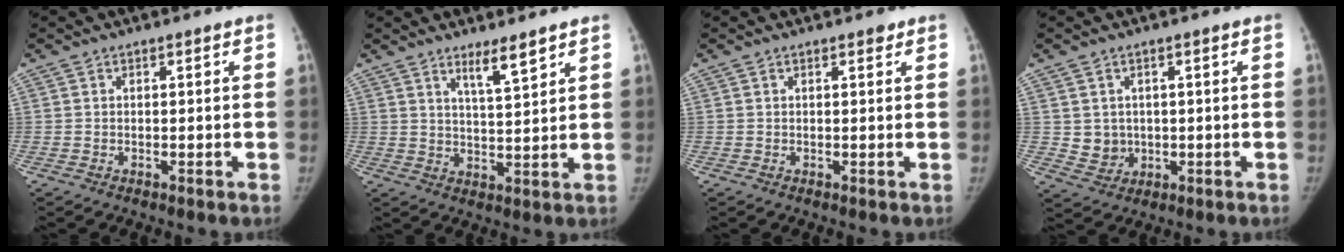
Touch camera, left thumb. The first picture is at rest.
{"total": 5.4, "force": [3.9, 0.6, 3.7], "torque": [-0.056, -0.034, 0.067]}
{"total": 0.8, "force": [0.6, 0.4, 0.4], "torque": [0.000, -0.001, 0.004]}
{"total": 4.0, "force": [0.3, 3.8, 1.5], "torque": [-0.008, -0.004, 0.017]}